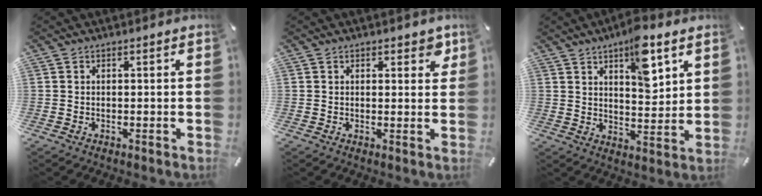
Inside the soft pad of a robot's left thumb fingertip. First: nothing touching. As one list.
[{"total": 2.9, "force": [1.6, 1.8, 1.8], "torque": [-0.007, -0.006, 0.020]}, {"total": 11.0, "force": [7.1, 4.4, 7.2], "torque": [-0.095, -0.036, 0.116]}]